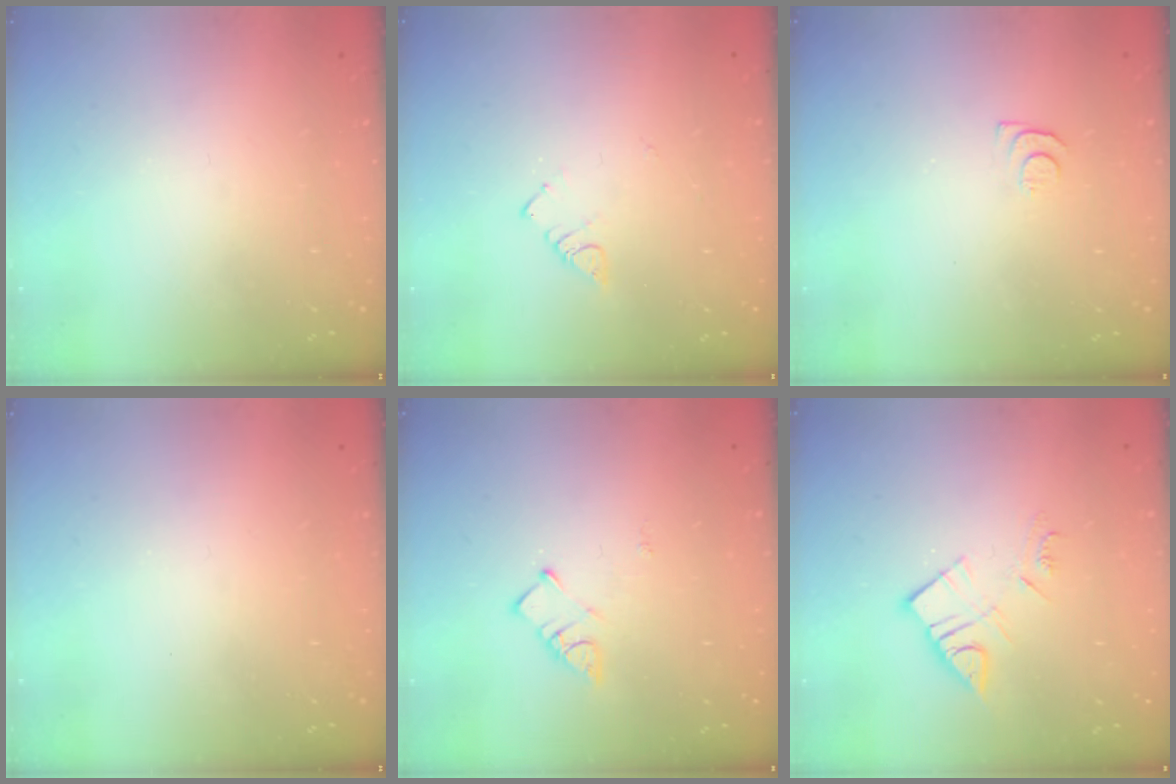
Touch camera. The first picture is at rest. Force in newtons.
{"total": 3.0, "press": 2.9, "slide": 0.4}
{"total": 4.4, "press": 4.4, "slide": 0.6}
{"total": 0.0}
{"total": 3.6, "press": 3.5, "slide": 0.4}
{"total": 8.9, "press": 8.9, "slide": 0.5}